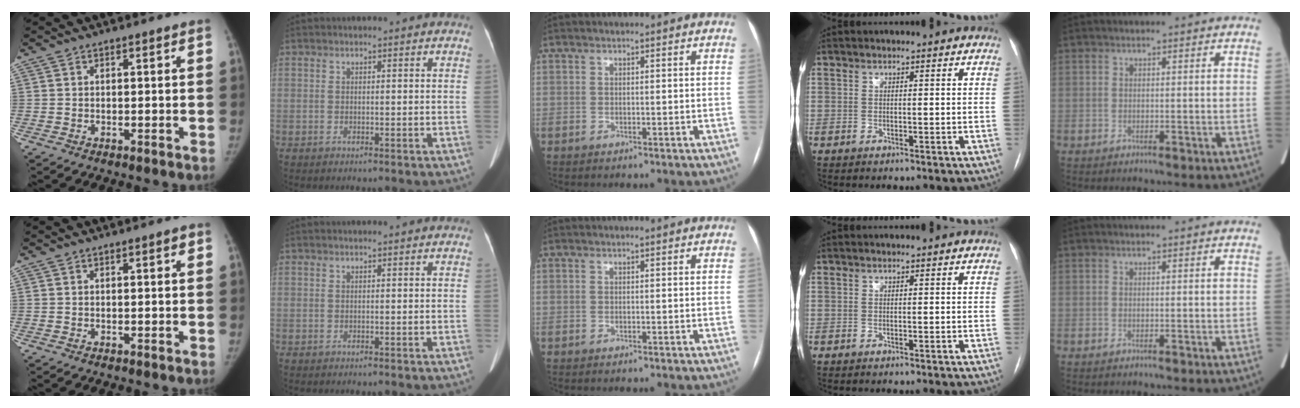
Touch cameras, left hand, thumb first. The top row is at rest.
{"thumb": {"total": 0.9, "force": [0.4, 0.2, 0.8], "torque": [-0.010, 0.001, 0.005]}}